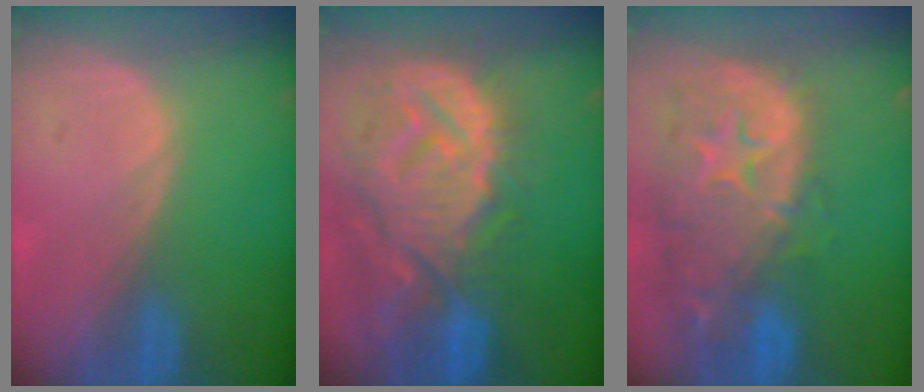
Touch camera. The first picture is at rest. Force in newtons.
{"total": 14.2, "press": 12.3, "slide": 7.1}
{"total": 14.1, "press": 11.4, "slide": 8.3}